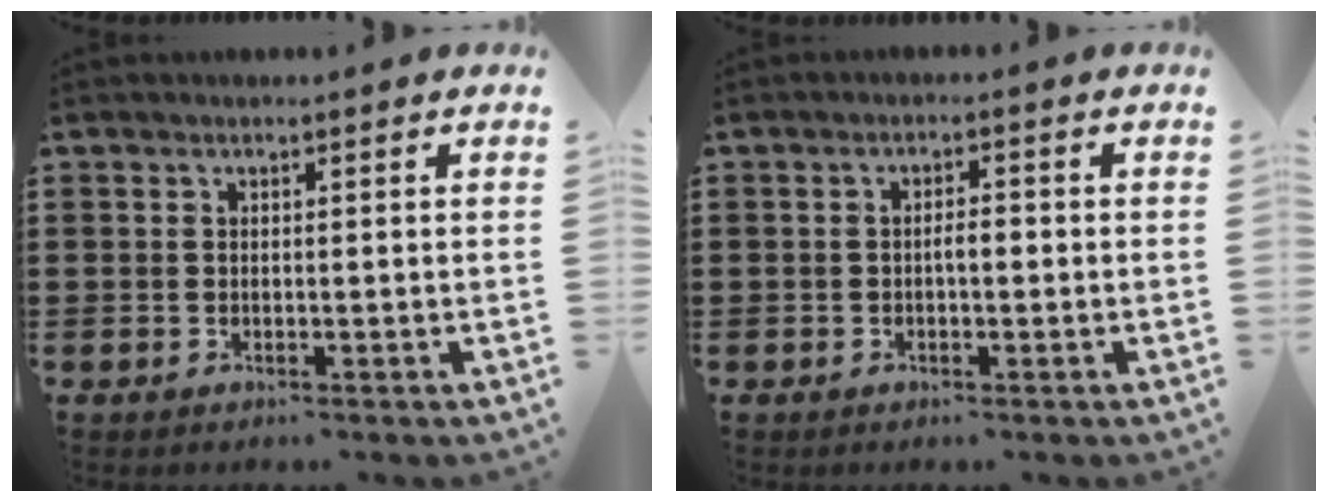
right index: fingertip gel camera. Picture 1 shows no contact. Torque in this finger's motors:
{"motor_torque": [0.50, -0.44, 0.05, 0.05]}